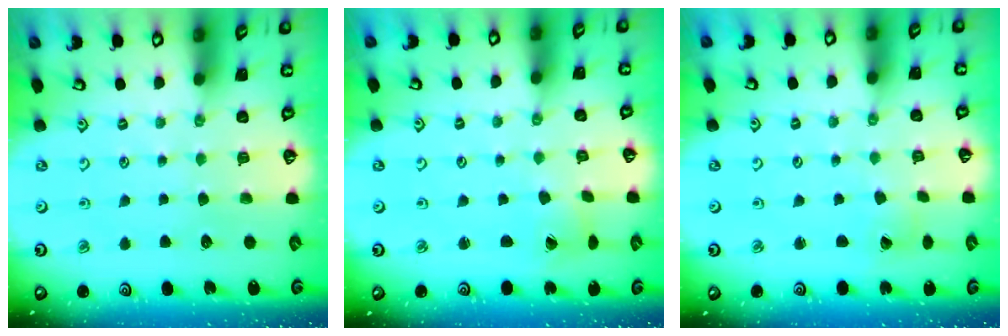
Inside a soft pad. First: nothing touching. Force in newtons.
{"total": 1.9, "press": 1.9, "slide": 0.2}
{"total": 2.9, "press": 2.9, "slide": 0.2}